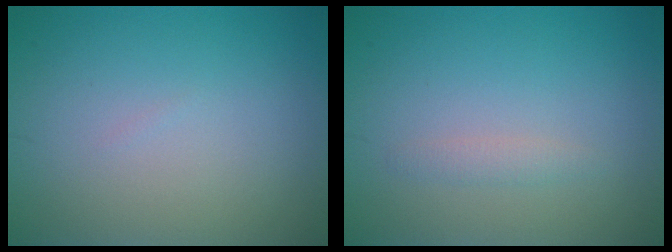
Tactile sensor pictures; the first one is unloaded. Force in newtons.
{"total": 0.9, "press": 0.9, "slide": 0.1}